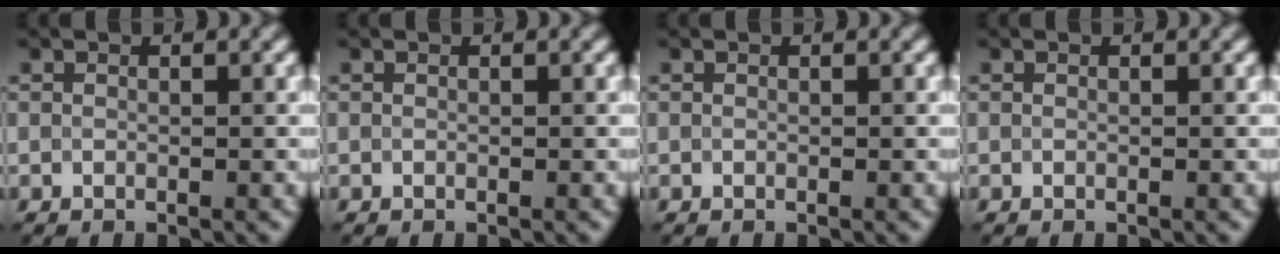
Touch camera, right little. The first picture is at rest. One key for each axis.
{"total": 0.0}
{"total": 0.0}
{"total": 0.0}